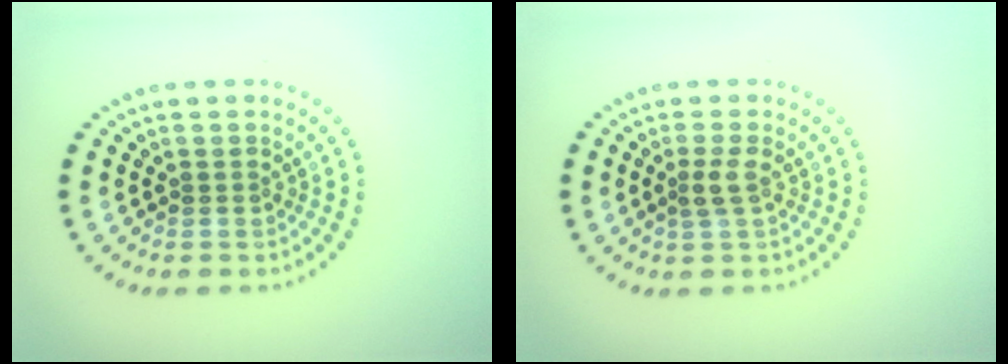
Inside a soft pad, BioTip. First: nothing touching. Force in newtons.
{"total": 1.5, "press": 1.3, "slide": 0.7}